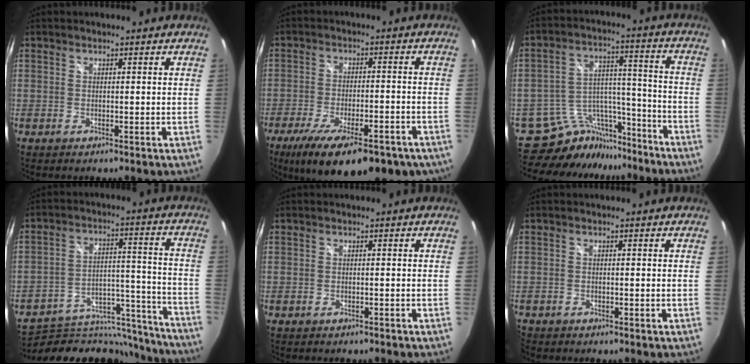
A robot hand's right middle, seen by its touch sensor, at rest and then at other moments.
{"total": 21.9, "force": [-14.5, 8.0, 14.2], "torque": [-0.250, -0.053, -0.201]}
{"total": 13.2, "force": [-11.6, 6.0, 1.7], "torque": [-0.038, 0.050, -0.180]}
{"total": 22.7, "force": [-21.1, 6.4, 5.3], "torque": [-0.079, 0.038, -0.286]}
{"total": 1.4, "force": [-1.3, 0.5, 0.3], "torque": [-0.011, -0.007, -0.018]}
{"total": 1.5, "force": [-1.3, 0.9, 0.0], "torque": [-0.007, -0.002, -0.024]}